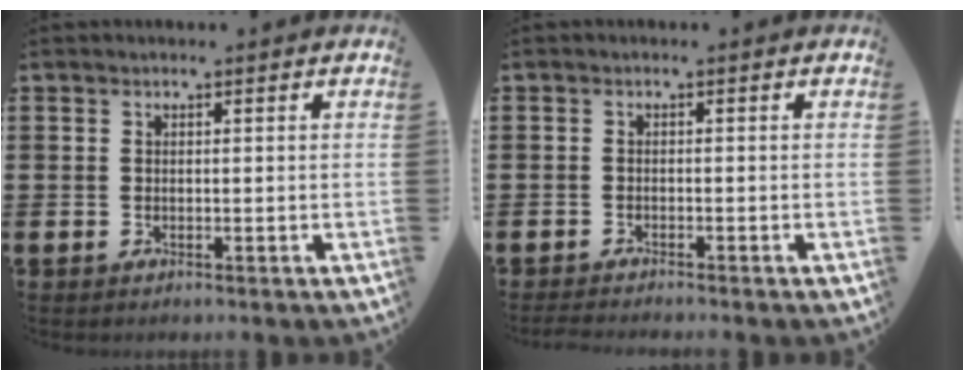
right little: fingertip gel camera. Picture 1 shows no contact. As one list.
[{"total": 0.9, "force": [-0.9, -0.1, 0.3], "torque": [-0.004, -0.002, -0.017]}]